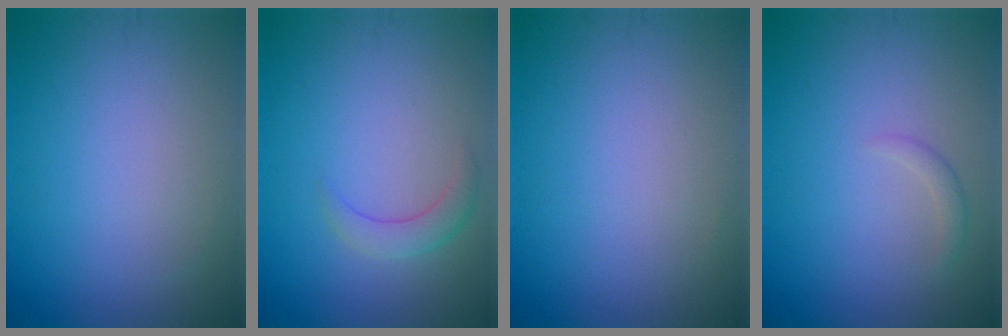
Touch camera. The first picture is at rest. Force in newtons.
{"total": 2.0, "press": 2.0, "slide": 0.0}
{"total": 0.0}
{"total": 1.0, "press": 1.0, "slide": 0.1}